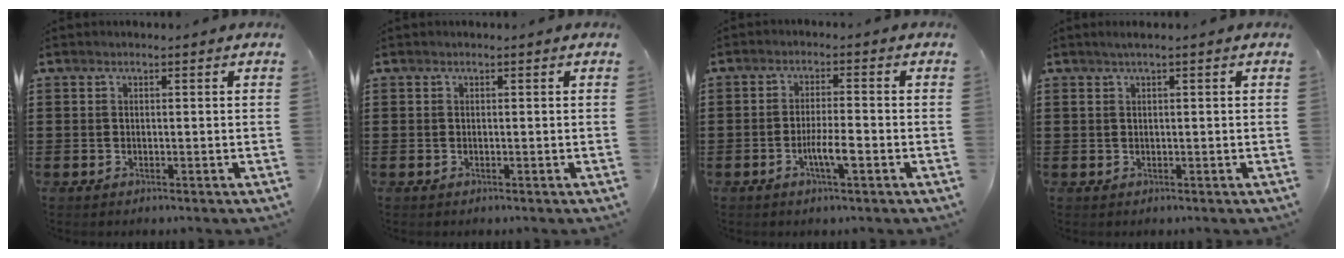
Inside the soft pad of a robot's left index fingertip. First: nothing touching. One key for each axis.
{"total": 0.0}
{"total": 4.4, "fx": -1.7, "fy": 0.8, "fz": 4.0, "tx": -0.074, "ty": 0.001, "tz": -0.032}
{"total": 1.2, "fx": 0.3, "fy": 0.0, "fz": 1.1, "tx": -0.019, "ty": -0.002, "tz": 0.006}